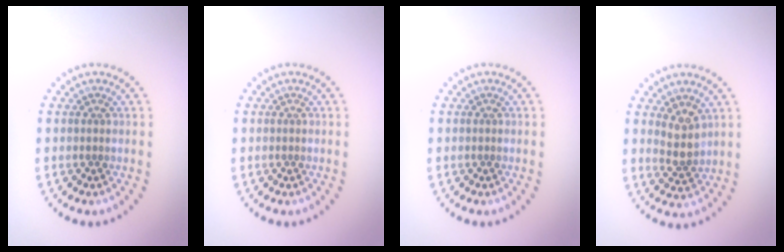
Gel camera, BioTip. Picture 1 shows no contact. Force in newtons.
{"total": 0.0}
{"total": 0.0}
{"total": 2.7, "press": 2.3, "slide": 1.4}